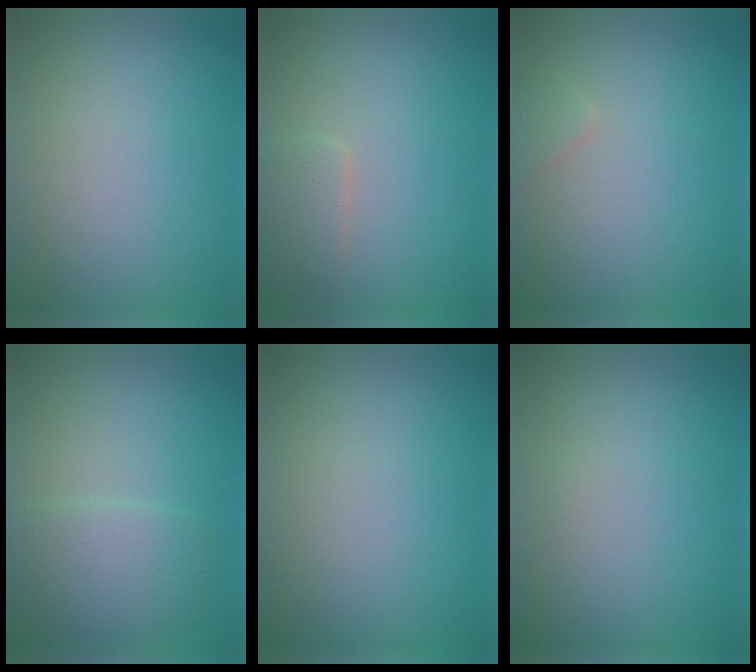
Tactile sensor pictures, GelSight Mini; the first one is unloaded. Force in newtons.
{"total": 2.0, "press": 2.0, "slide": 0.0}
{"total": 0.9, "press": 0.9, "slide": 0.1}
{"total": 3.6, "press": 3.6, "slide": 0.2}
{"total": 0.0}
{"total": 0.0}